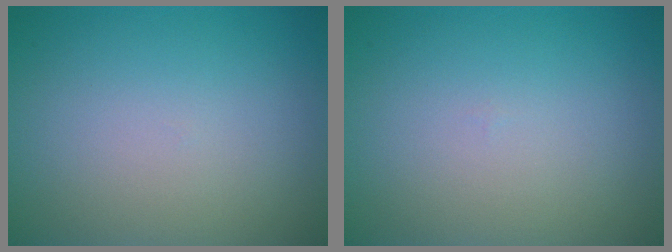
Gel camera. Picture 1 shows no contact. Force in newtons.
{"total": 0.0}